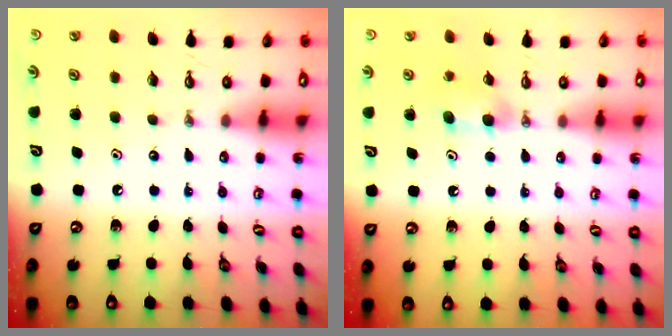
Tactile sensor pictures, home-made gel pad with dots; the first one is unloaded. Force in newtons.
{"total": 4.9, "press": 4.7, "slide": 1.4}